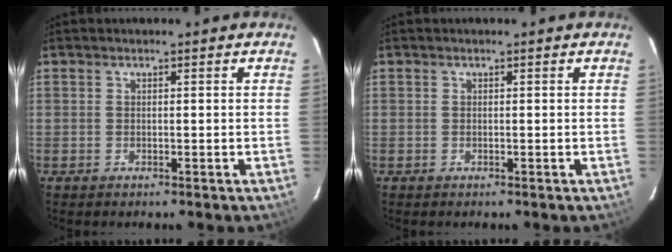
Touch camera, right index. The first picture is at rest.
{"total": 0.0}